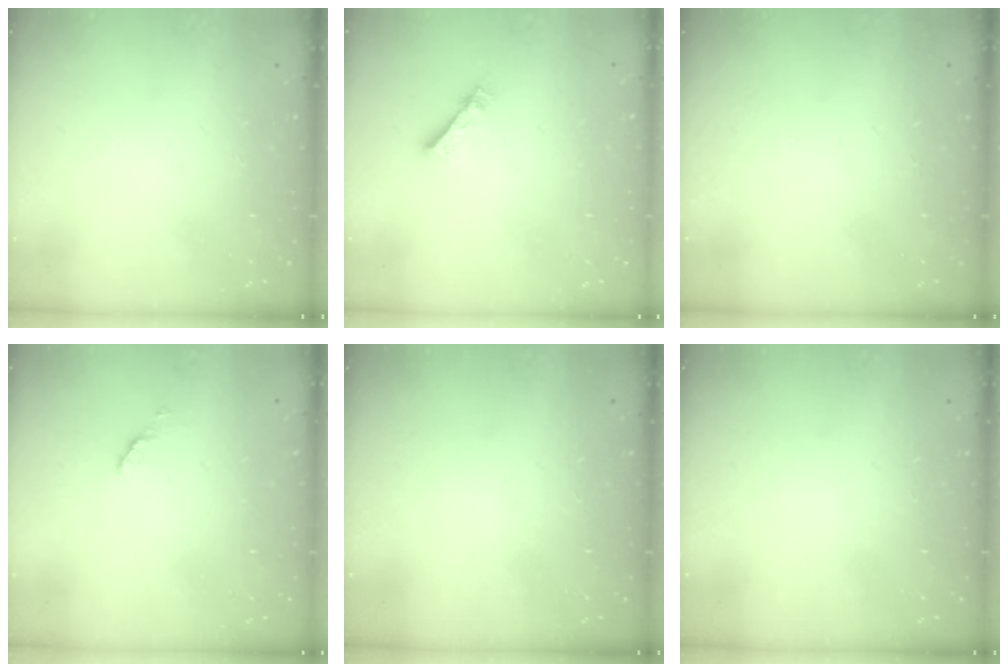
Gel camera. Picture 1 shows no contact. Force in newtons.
{"total": 4.4, "press": 4.4, "slide": 0.2}
{"total": 0.0}
{"total": 2.8, "press": 2.7, "slide": 0.4}
{"total": 0.0}
{"total": 0.0}